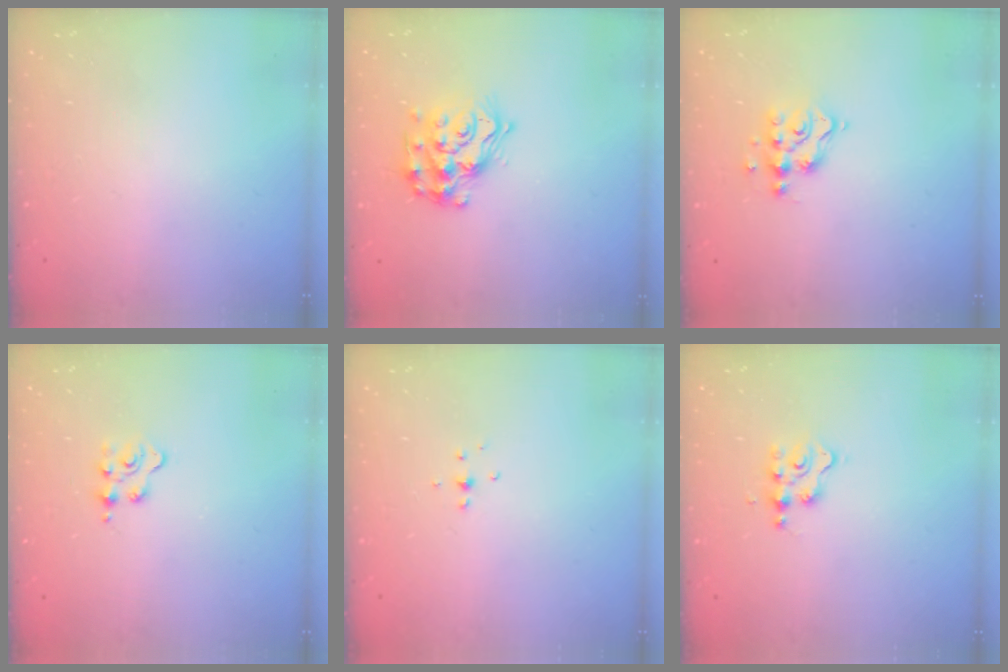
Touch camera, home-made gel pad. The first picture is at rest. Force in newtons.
{"total": 15.3, "press": 15.2, "slide": 1.0}
{"total": 7.5, "press": 7.5, "slide": 0.6}
{"total": 2.4, "press": 2.3, "slide": 0.5}
{"total": 2.8, "press": 2.7, "slide": 0.7}
{"total": 2.8, "press": 2.8, "slide": 0.3}